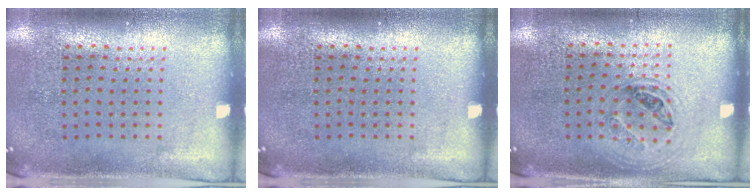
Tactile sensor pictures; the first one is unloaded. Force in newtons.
{"total": 0.0}
{"total": 0.9, "press": 0.9, "slide": 0.2}